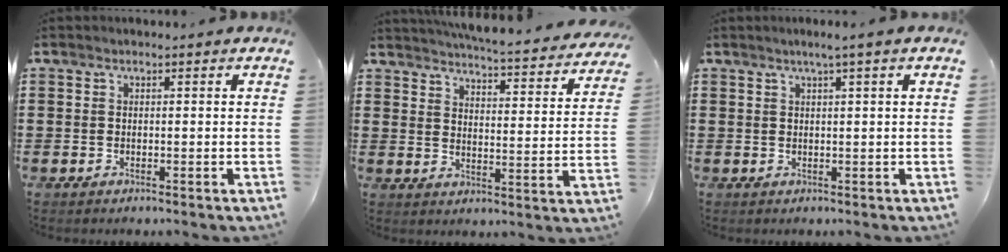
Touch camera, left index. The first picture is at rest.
{"total": 4.4, "force": [4.2, -0.6, 1.1], "torque": [-0.035, -0.044, 0.064]}
{"total": 1.8, "force": [1.1, -0.4, 1.5], "torque": [-0.028, -0.003, 0.018]}